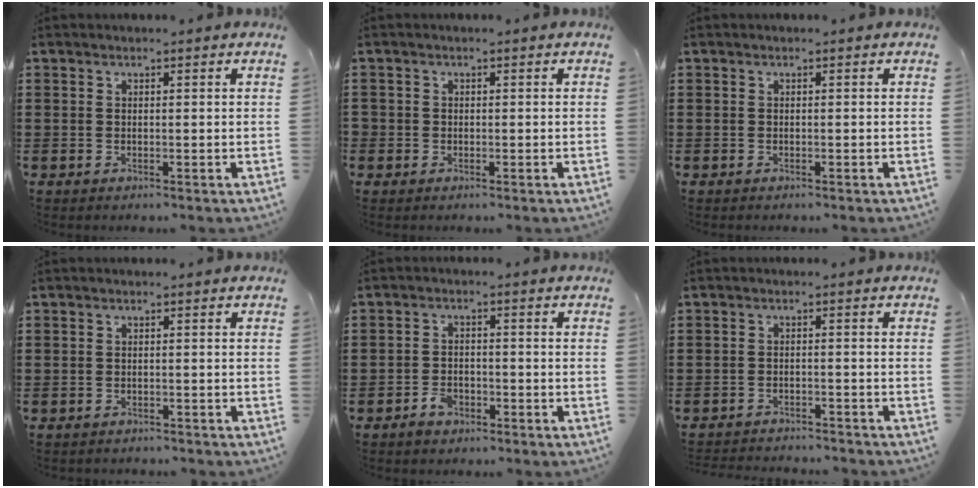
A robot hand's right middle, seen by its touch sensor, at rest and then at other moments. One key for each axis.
{"total": 0.7, "fx": -0.3, "fy": 0.6, "fz": 0.1, "tx": -0.003, "ty": 0.003, "tz": -0.007}
{"total": 0.0}
{"total": 0.9, "fx": -0.9, "fy": 0.0, "fz": 0.0, "tx": -0.002, "ty": 0.001, "tz": -0.020}
{"total": 2.8, "fx": -2.1, "fy": 1.5, "fz": 1.0, "tx": -0.021, "ty": 0.006, "tz": -0.044}
{"total": 2.4, "fx": -2.4, "fy": 0.0, "fz": 0.0, "tx": -0.005, "ty": -0.001, "tz": -0.051}